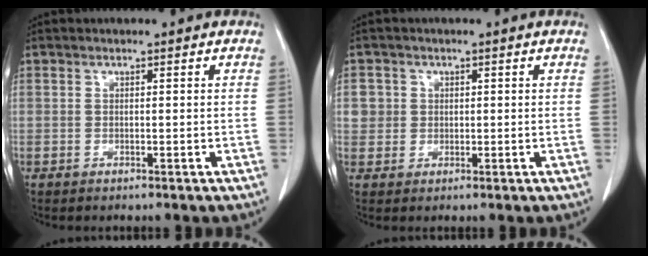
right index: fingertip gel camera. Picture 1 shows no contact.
{"total": 2.9, "force": [0.7, 2.8, 0.1], "torque": [0.017, 0.008, 0.013]}